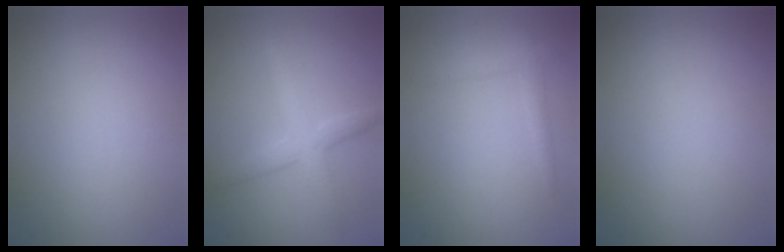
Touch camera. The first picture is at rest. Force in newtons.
{"total": 2.8, "press": 2.8, "slide": 0.0}
{"total": 1.5, "press": 1.4, "slide": 0.1}
{"total": 0.0}